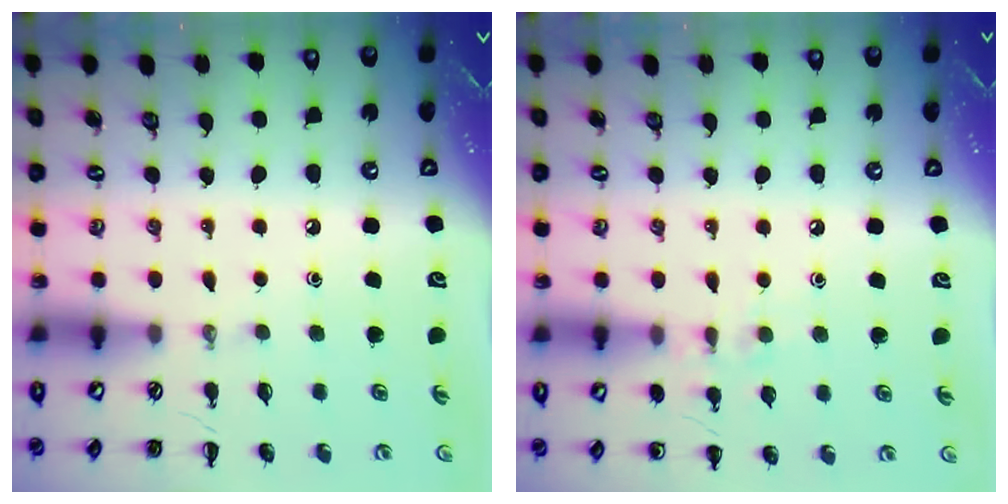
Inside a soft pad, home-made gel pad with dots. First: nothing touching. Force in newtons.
{"total": 7.1, "press": 6.8, "slide": 2.1}